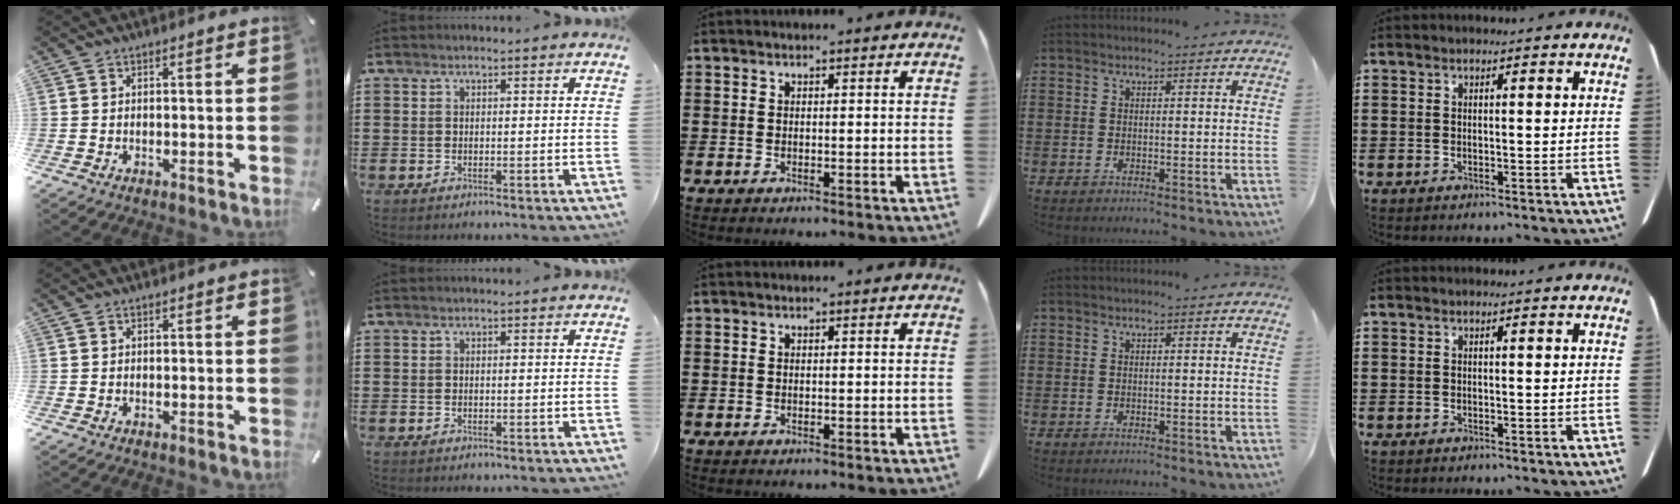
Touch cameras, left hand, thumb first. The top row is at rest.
{}